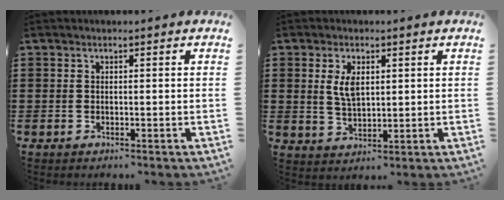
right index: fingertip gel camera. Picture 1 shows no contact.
{"total": 4.3, "force": [1.2, 2.1, 3.6], "torque": [-0.069, 0.004, 0.019]}